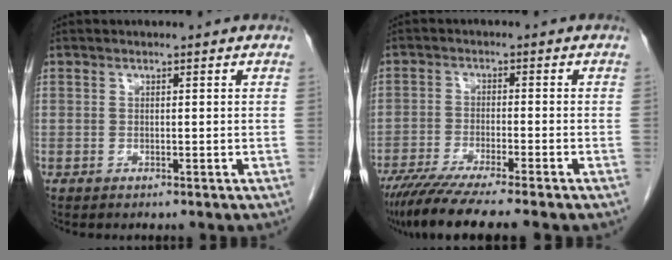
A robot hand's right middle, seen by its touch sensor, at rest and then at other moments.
{"total": 10.9, "force": [-8.9, -0.5, 6.3], "torque": [-0.087, -0.030, -0.143]}